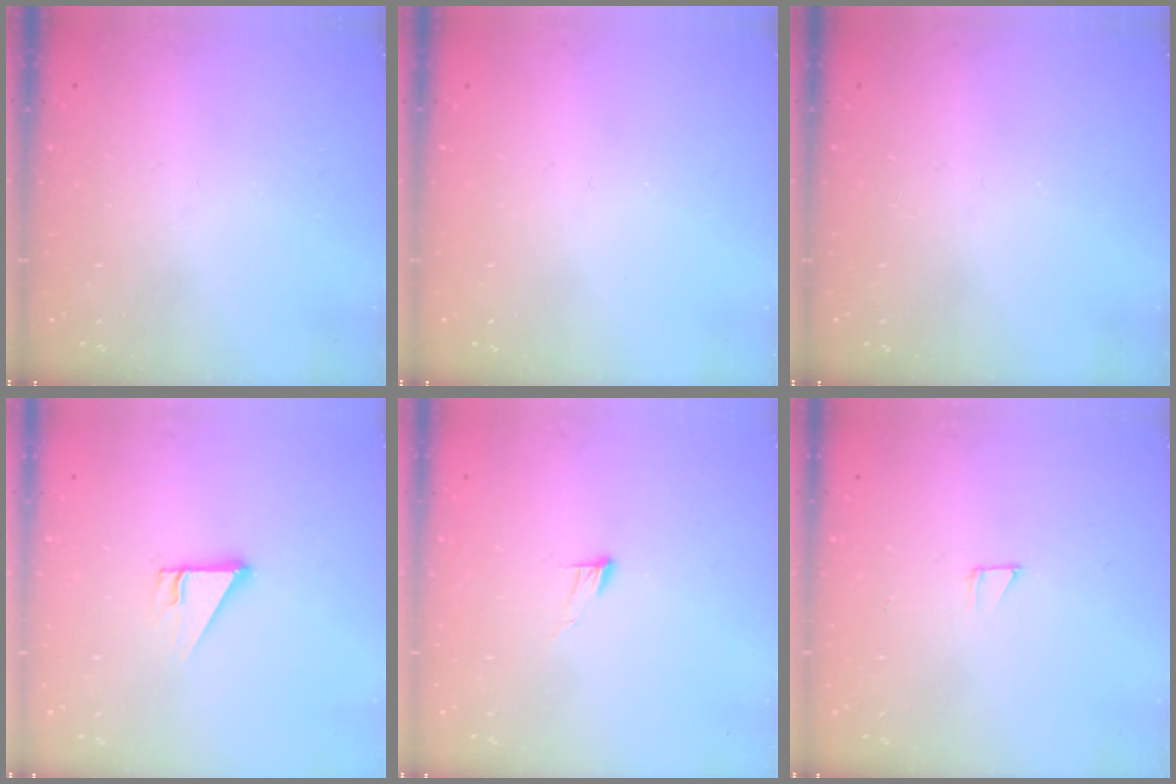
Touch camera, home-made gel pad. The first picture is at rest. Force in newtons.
{"total": 0.0}
{"total": 0.0}
{"total": 3.7, "press": 3.7, "slide": 0.2}
{"total": 4.2, "press": 4.2, "slide": 0.4}
{"total": 2.1, "press": 2.1, "slide": 0.1}